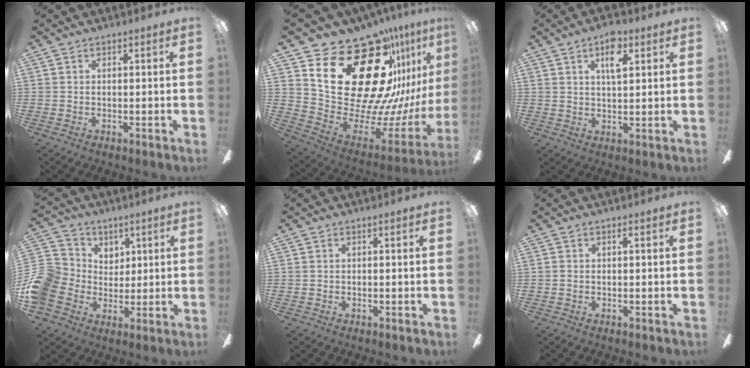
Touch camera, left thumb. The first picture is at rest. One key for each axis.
{"total": 33.2, "fx": 15.6, "fy": 18.5, "fz": 22.8, "tx": -0.333, "ty": -0.139, "tz": 0.321}
{"total": 7.1, "fx": 3.7, "fy": 3.0, "fz": 5.3, "tx": -0.082, "ty": -0.005, "tz": 0.058}
{"total": 12.1, "fx": 0.2, "fy": 11.4, "fz": 4.2, "tx": -0.117, "ty": 0.007, "tz": 0.007}
{"total": 0.0}
{"total": 0.5, "fx": -0.1, "fy": 0.0, "fz": 0.5, "tx": -0.012, "ty": 0.003, "tz": -0.002}